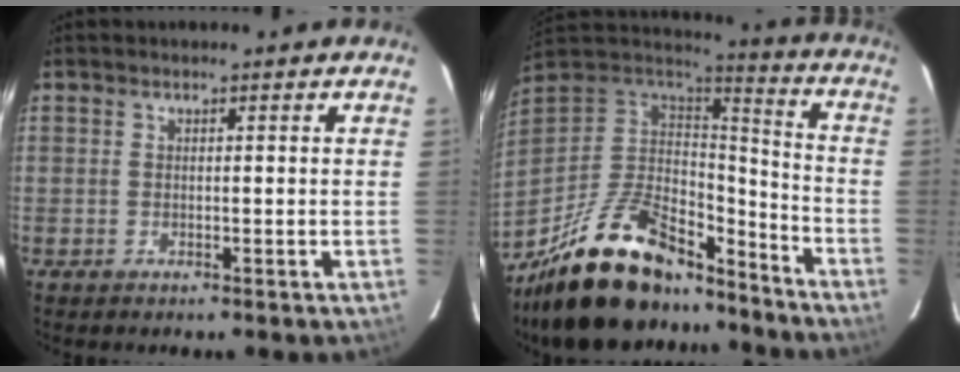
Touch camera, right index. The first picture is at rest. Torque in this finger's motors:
{"motor_torque": [1.03, -1.11, 0.96, 0.14]}